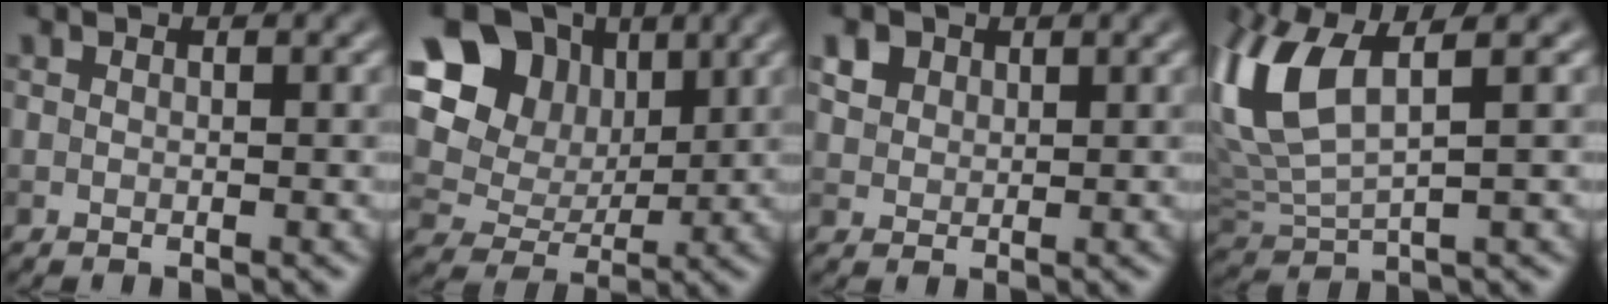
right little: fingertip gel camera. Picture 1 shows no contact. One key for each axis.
{"total": 13.5, "fx": 4.9, "fy": 10.5, "fz": 6.9, "tx": -0.145, "ty": 0.035, "tz": 0.084}
{"total": 2.6, "fx": 1.6, "fy": 1.9, "fz": 1.0, "tx": -0.031, "ty": 0.003, "tz": 0.035}
{"total": 8.1, "fx": 2.9, "fy": 3.4, "fz": 6.7, "tx": -0.170, "ty": 0.010, "tz": 0.058}